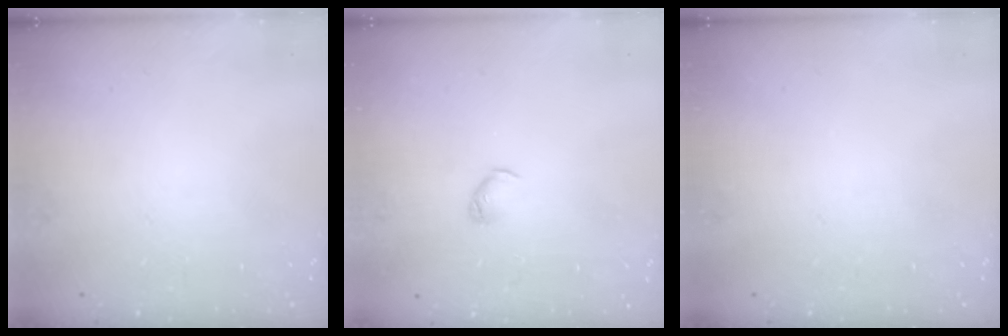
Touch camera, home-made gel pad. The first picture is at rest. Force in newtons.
{"total": 2.9, "press": 2.9, "slide": 0.5}
{"total": 0.0}